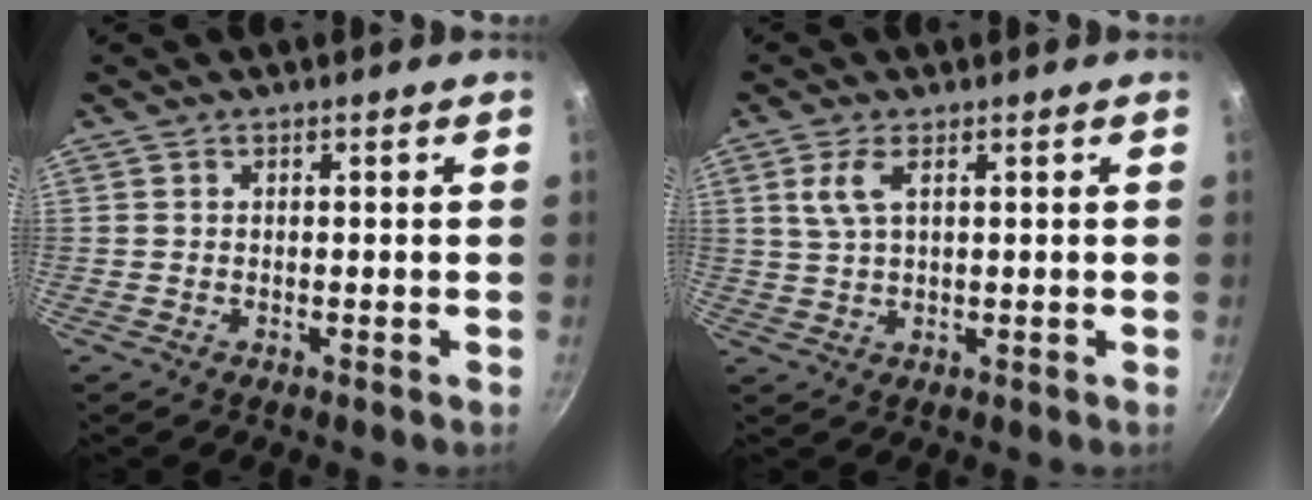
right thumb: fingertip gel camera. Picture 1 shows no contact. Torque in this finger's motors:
{"motor_torque": [-0.53, 0.61, -0.07, 0.14, 0.19]}